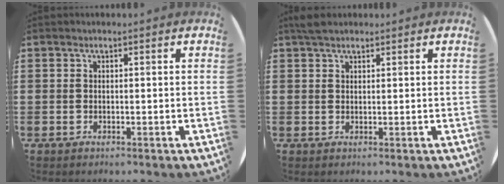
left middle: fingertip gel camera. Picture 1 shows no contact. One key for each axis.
{"total": 2.0, "fx": 1.7, "fy": 0.8, "fz": 0.6, "tx": -0.007, "ty": 0.003, "tz": 0.031}